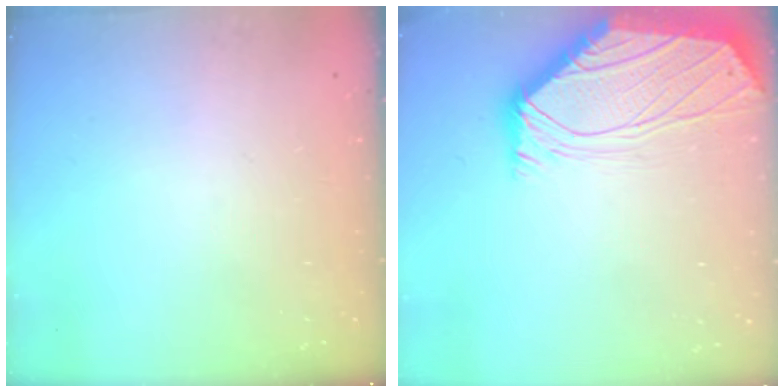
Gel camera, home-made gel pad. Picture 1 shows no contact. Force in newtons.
{"total": 0.0}